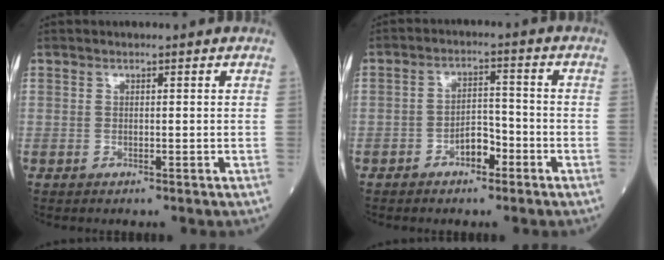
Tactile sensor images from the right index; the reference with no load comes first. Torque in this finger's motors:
{"motor_torque": [0.28, -0.12, 0.07, 0.04]}